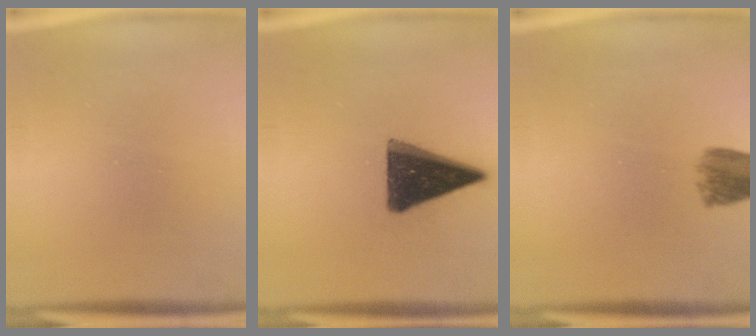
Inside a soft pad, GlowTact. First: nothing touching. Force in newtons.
{"total": 14.2}
{"total": 4.6}